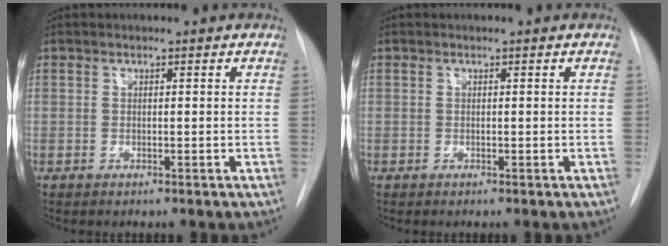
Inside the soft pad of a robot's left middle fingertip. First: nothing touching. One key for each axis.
{"total": 0.0}